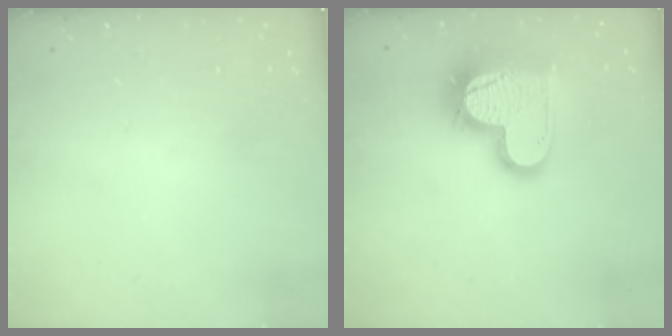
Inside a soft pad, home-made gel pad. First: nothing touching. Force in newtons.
{"total": 17.7, "press": 17.6, "slide": 1.5}